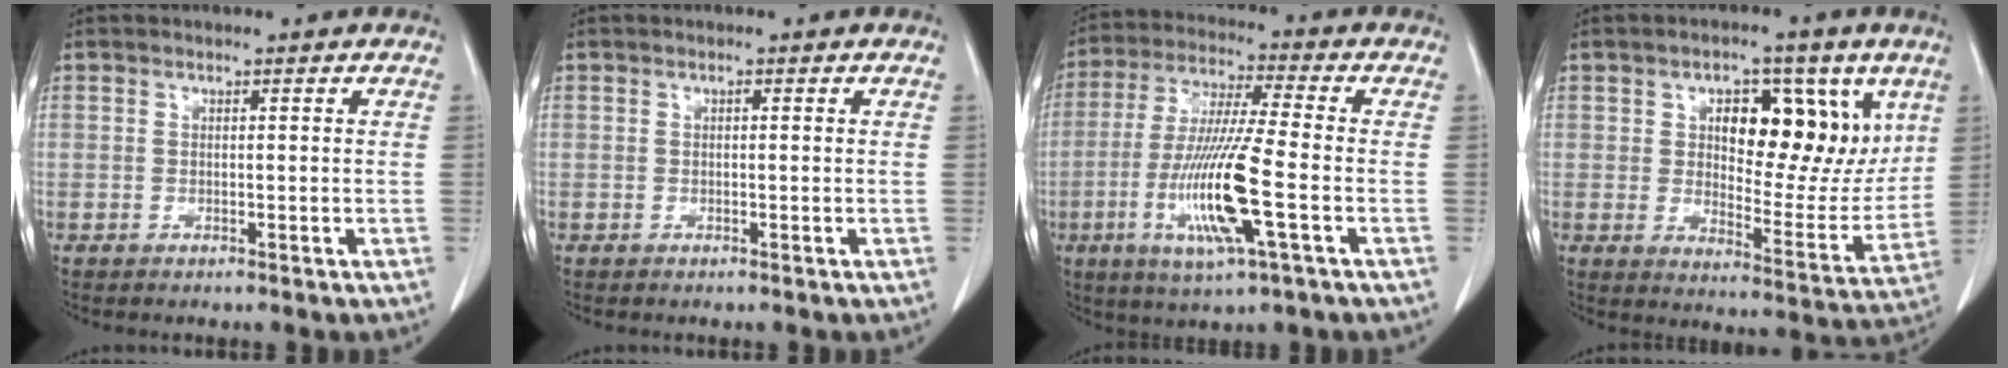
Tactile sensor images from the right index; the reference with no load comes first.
{"total": 0.0}
{"total": 14.2, "force": [-3.9, 0.5, 13.6], "torque": [-0.277, -0.018, -0.077]}
{"total": 14.9, "force": [5.6, 7.0, 11.9], "torque": [-0.159, 0.010, 0.091]}